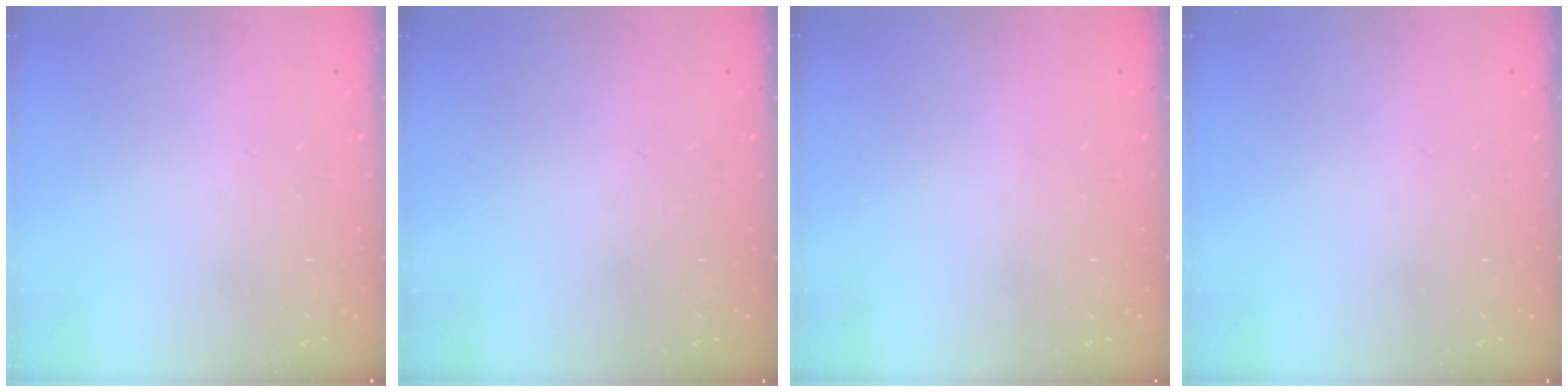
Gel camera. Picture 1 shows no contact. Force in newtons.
{"total": 0.0}
{"total": 0.0}
{"total": 0.0}